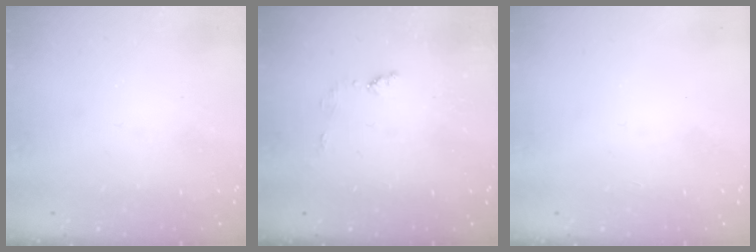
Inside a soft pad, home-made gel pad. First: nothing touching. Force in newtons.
{"total": 4.3, "press": 4.2, "slide": 0.5}
{"total": 0.0}